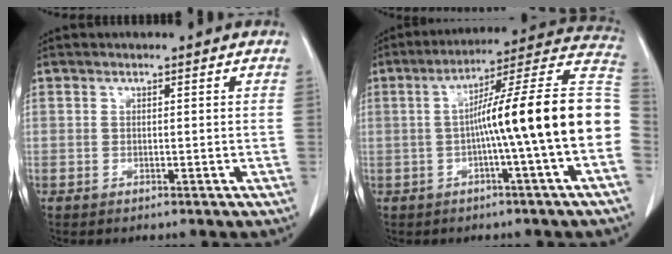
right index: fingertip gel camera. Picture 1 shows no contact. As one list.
[{"total": 18.9, "force": [-1.9, -0.6, 18.8], "torque": [-0.248, 0.040, -0.036]}]